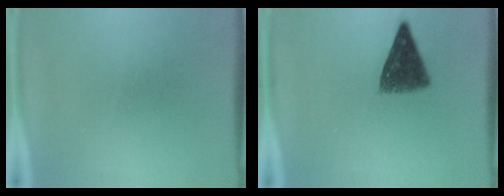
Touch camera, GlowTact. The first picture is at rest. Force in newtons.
{"total": 8.0}